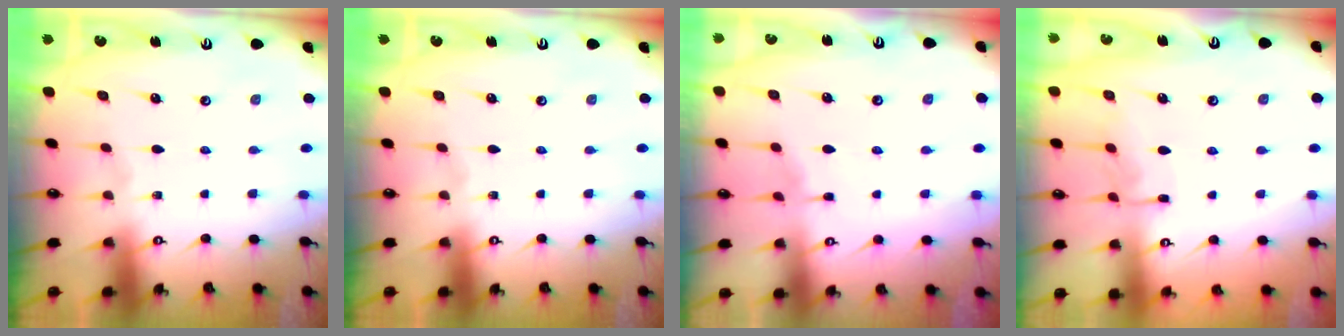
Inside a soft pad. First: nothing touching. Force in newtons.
{"total": 0.0}
{"total": 3.5, "press": 3.5, "slide": 0.5}
{"total": 7.3, "press": 7.3, "slide": 0.7}